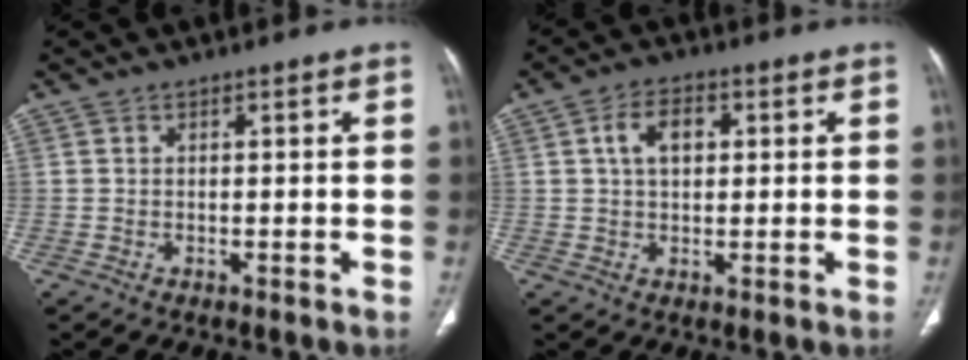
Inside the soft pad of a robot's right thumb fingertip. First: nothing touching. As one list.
[{"total": 6.0, "force": [1.5, 3.8, 4.4], "torque": [-0.068, 0.009, 0.023]}]